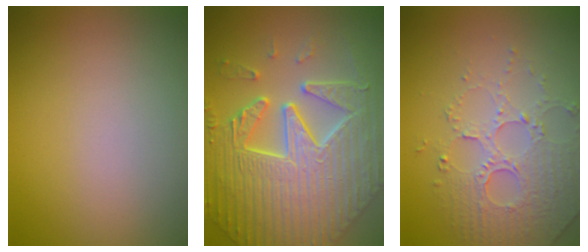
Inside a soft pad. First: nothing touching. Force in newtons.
{"total": 8.7, "press": 7.2, "slide": 4.9}
{"total": 5.0, "press": 3.6, "slide": 3.4}